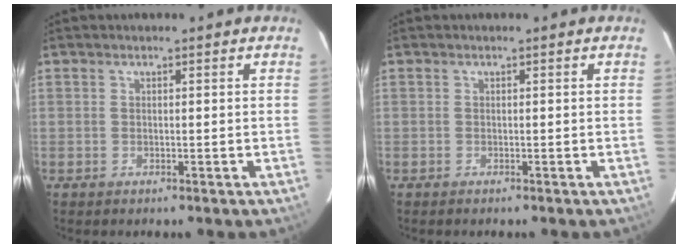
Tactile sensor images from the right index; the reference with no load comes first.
{"total": 0.6, "force": [-0.5, 0.0, 0.3], "torque": [-0.004, -0.002, -0.008]}